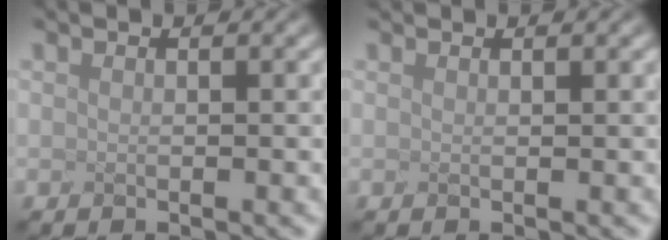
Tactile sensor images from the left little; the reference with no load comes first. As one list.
[{"total": 0.7, "force": [0.5, 0.3, 0.3], "torque": [0.003, 0.009, -0.004]}]